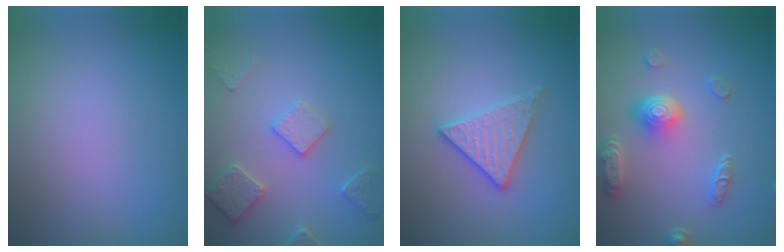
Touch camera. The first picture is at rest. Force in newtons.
{"total": 2.9, "press": 2.8, "slide": 0.5}
{"total": 2.8, "press": 2.7, "slide": 0.8}
{"total": 4.9, "press": 3.7, "slide": 3.1}